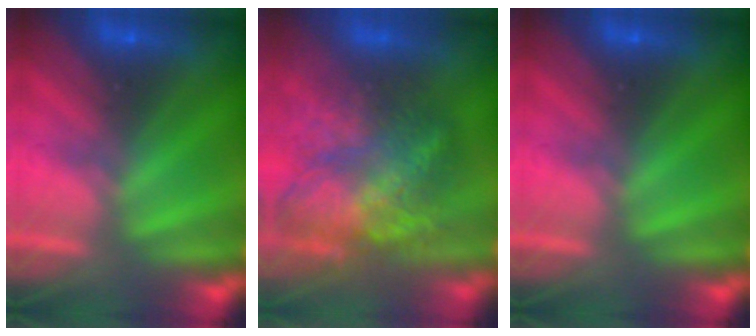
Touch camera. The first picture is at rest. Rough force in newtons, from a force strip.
{"total": 8.7}
{"total": 0.0}